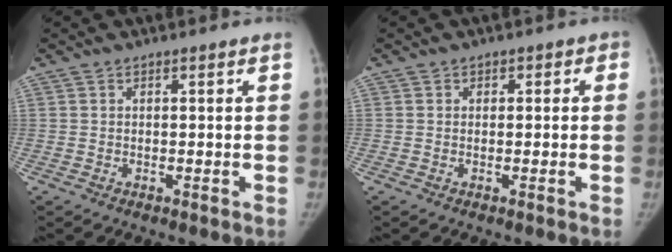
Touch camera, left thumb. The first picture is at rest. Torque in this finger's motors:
{"motor_torque": [-0.46, -0.22, -0.16, 0.05, -0.07]}